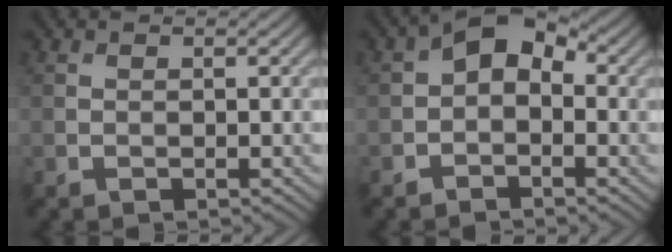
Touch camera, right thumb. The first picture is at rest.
{"total": 4.6, "force": [-0.1, 3.1, 3.4], "torque": [-0.050, 0.014, -0.016]}